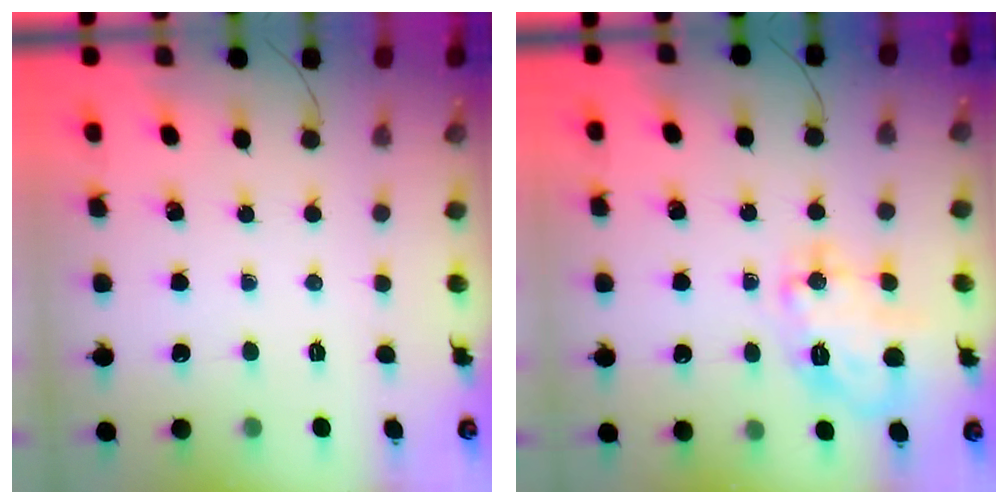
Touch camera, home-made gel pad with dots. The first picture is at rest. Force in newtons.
{"total": 15.1, "press": 15.1, "slide": 0.9}